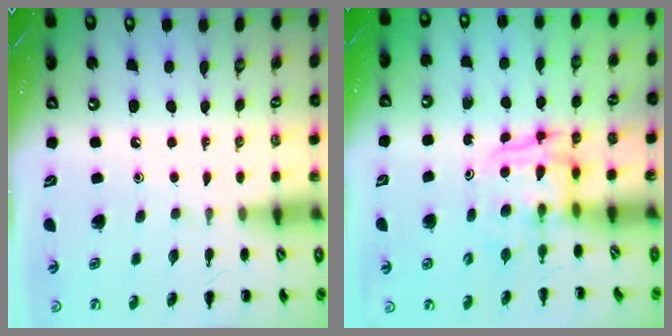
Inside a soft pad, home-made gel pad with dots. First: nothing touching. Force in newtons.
{"total": 3.7, "press": 3.7, "slide": 0.4}